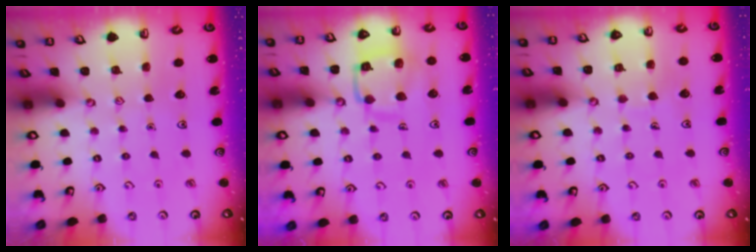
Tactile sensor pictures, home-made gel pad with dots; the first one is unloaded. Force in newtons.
{"total": 13.0, "press": 12.9, "slide": 1.5}
{"total": 3.7, "press": 3.7, "slide": 0.2}